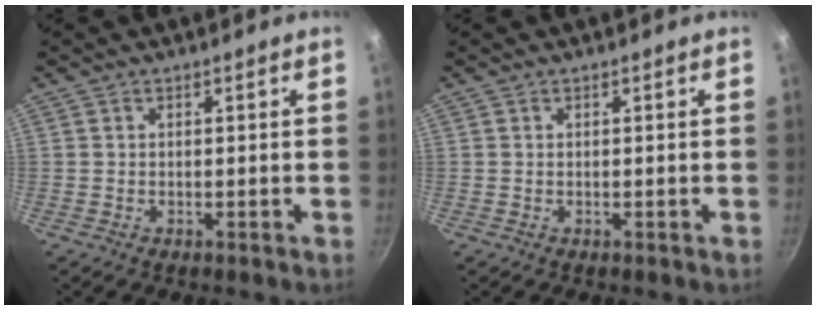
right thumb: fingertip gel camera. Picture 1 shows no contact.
{"total": 0.0}